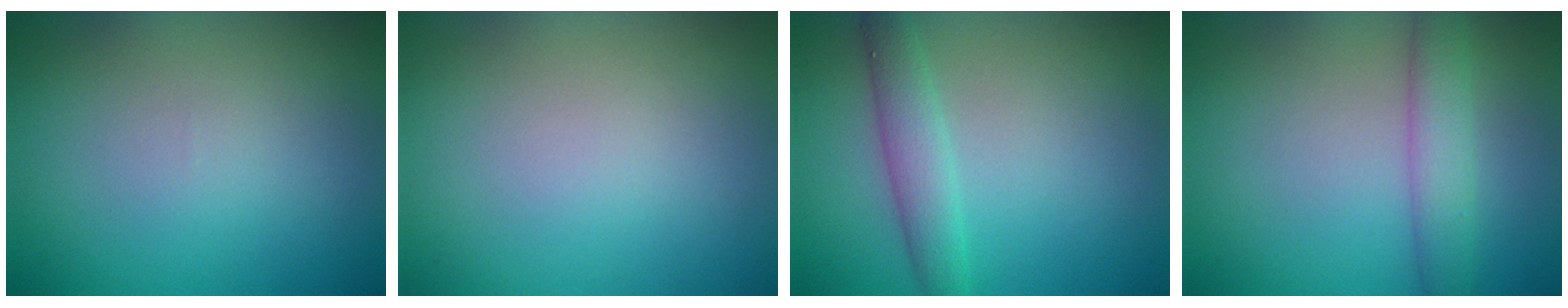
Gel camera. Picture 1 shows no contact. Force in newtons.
{"total": 0.0}
{"total": 2.9, "press": 2.9, "slide": 0.1}
{"total": 3.4, "press": 3.4, "slide": 0.1}